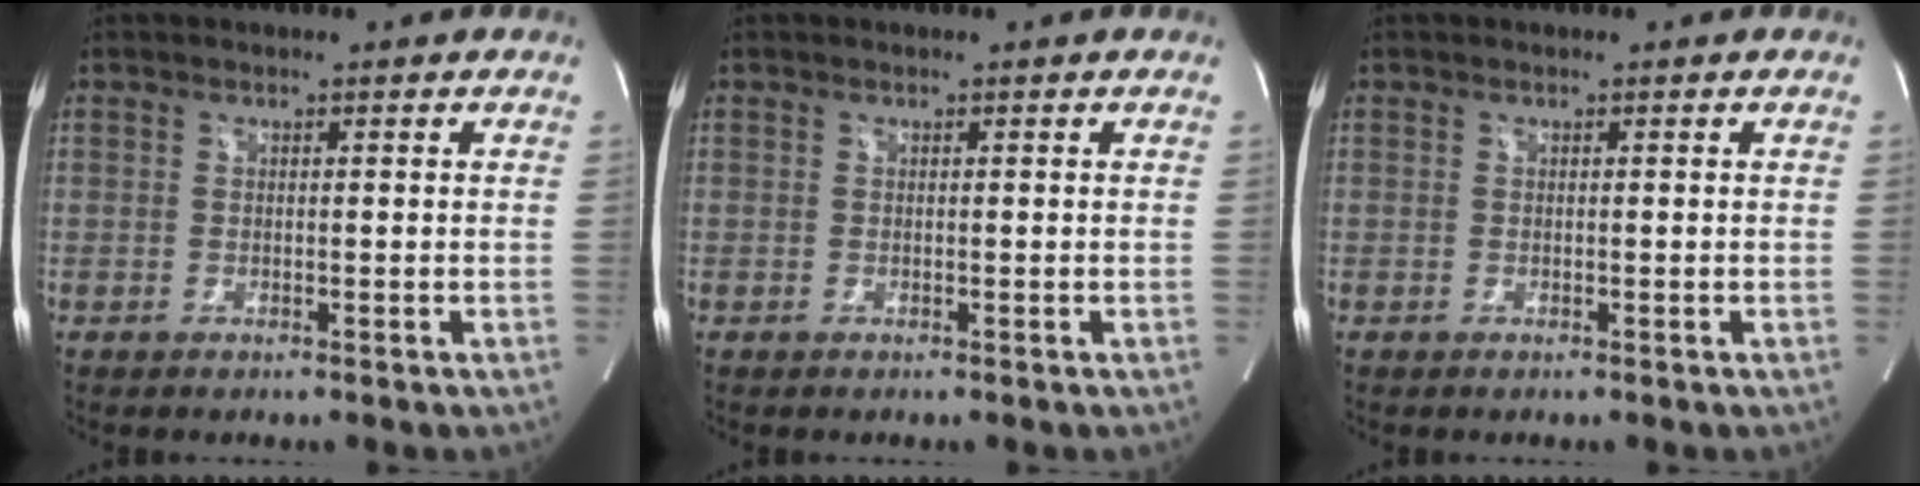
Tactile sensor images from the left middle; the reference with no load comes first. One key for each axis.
{"total": 0.0}
{"total": 0.0}